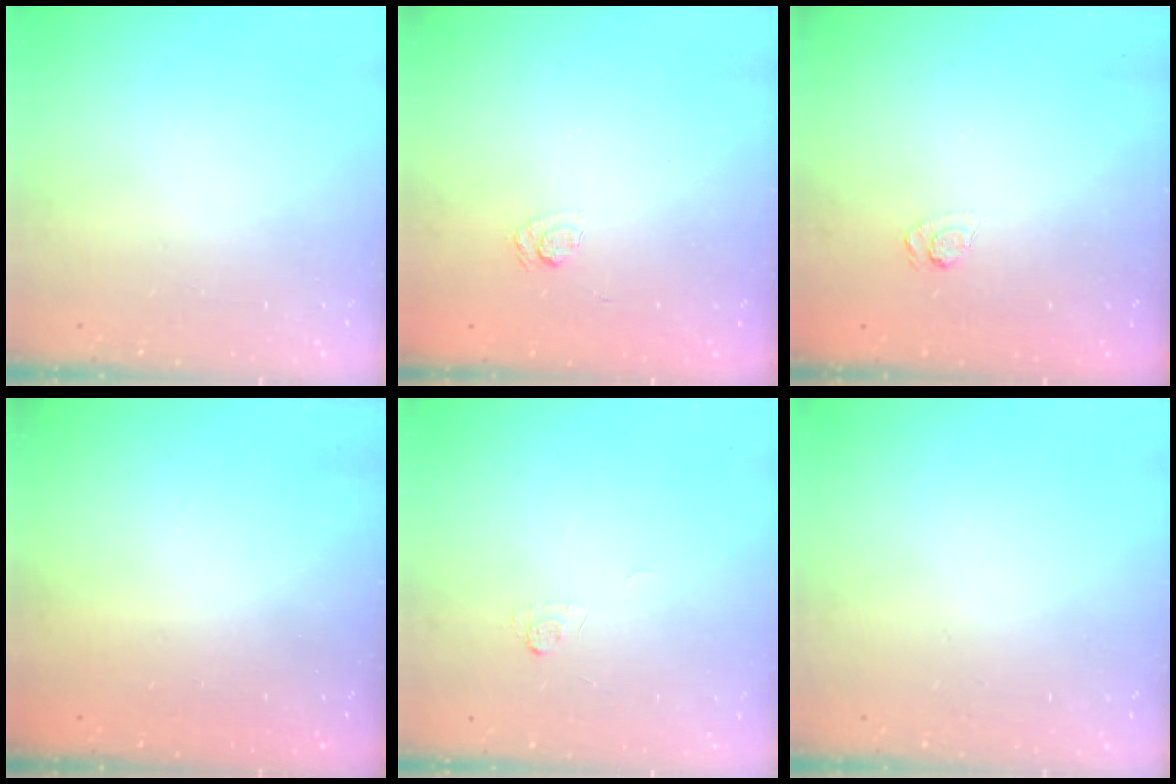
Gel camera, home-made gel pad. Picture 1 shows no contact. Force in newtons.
{"total": 2.5, "press": 2.1, "slide": 1.3}
{"total": 2.7, "press": 2.3, "slide": 1.4}
{"total": 2.5, "press": 2.4, "slide": 0.8}
{"total": 3.6, "press": 3.5, "slide": 0.4}
{"total": 0.0}